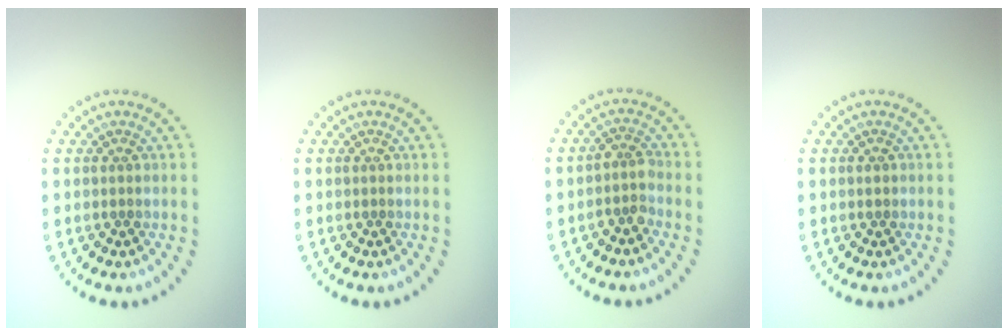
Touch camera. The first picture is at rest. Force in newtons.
{"total": 0.0}
{"total": 1.9, "press": 1.5, "slide": 1.1}
{"total": 0.8, "press": 0.8, "slide": 0.2}